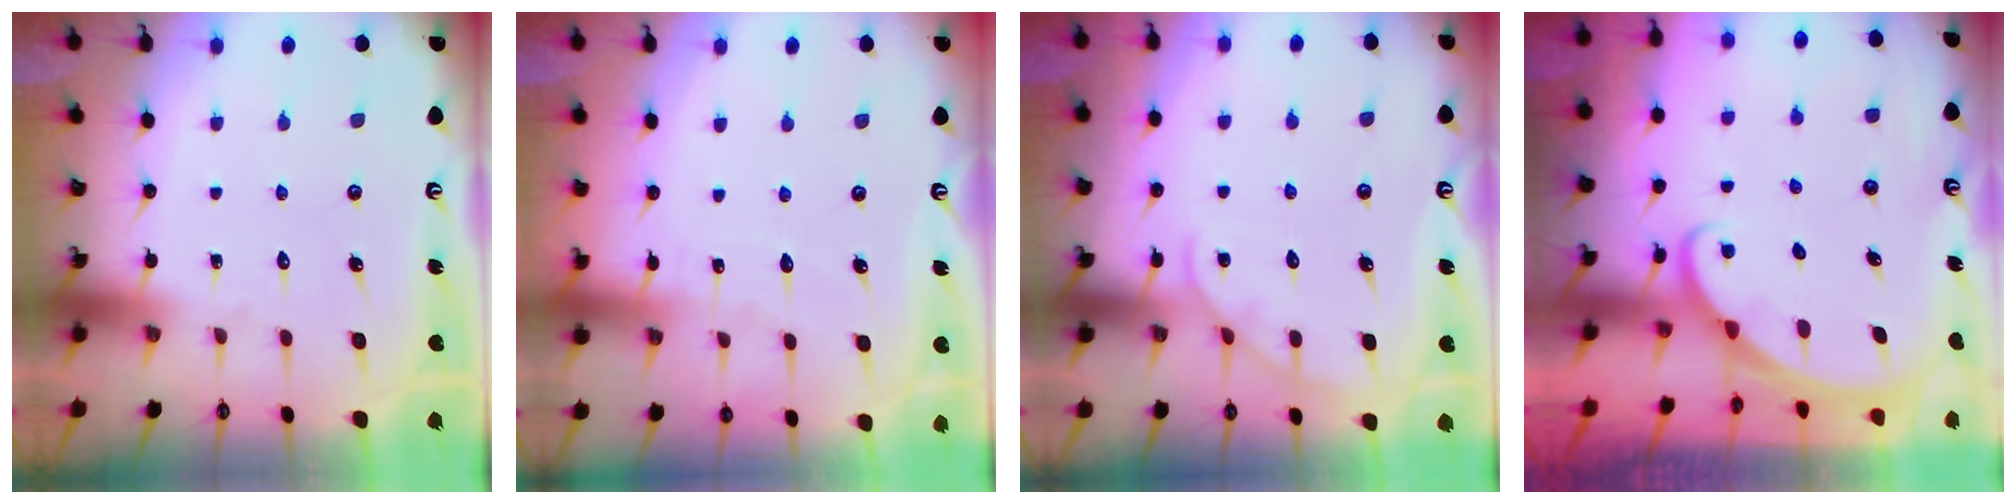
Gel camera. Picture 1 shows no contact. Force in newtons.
{"total": 3.2, "press": 3.2, "slide": 0.3}
{"total": 4.9, "press": 4.9, "slide": 0.5}
{"total": 1.7, "press": 1.7, "slide": 0.1}